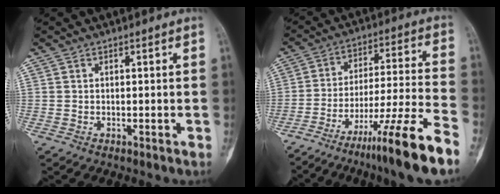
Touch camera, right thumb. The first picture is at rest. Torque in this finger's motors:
{"motor_torque": [0.82, 0.00, 1.12, -1.20, 0.35]}